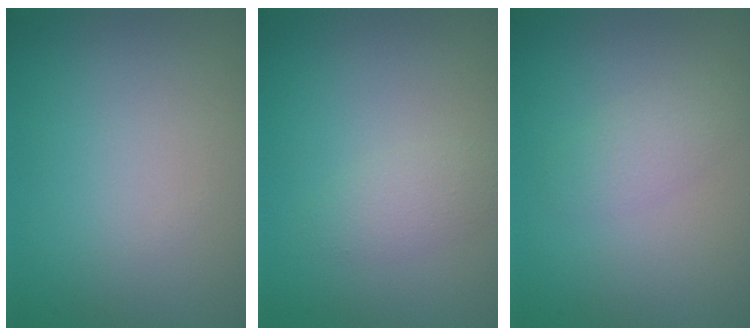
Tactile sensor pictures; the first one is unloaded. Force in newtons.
{"total": 1.7, "press": 1.7, "slide": 0.0}
{"total": 1.7, "press": 1.7, "slide": 0.1}